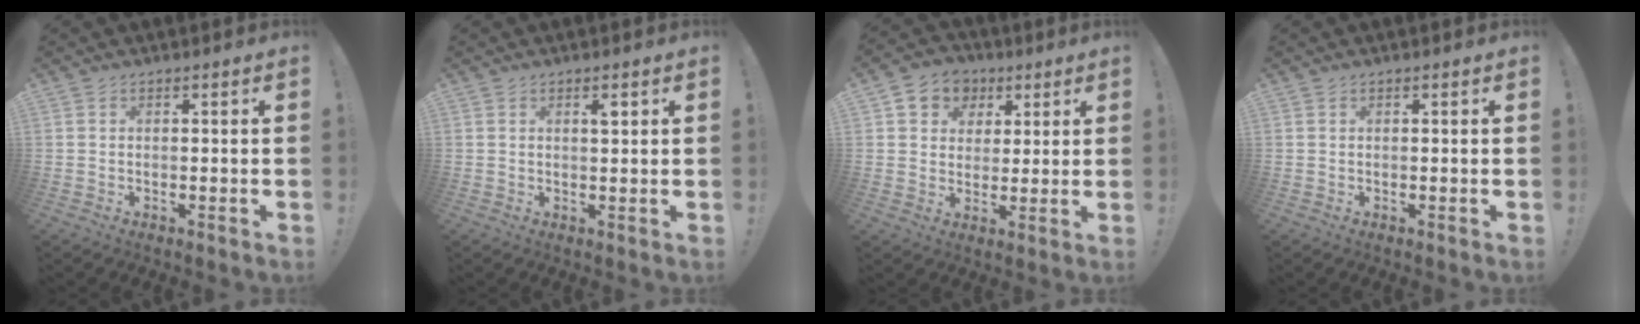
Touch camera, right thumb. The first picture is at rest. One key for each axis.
{"total": 1.7, "fx": 0.9, "fy": 0.4, "fz": 1.4, "tx": -0.007, "ty": -0.007, "tz": 0.011}
{"total": 8.2, "fx": 2.8, "fy": 7.4, "fz": 2.2, "tx": -0.037, "ty": -0.008, "tz": 0.061}
{"total": 0.0}